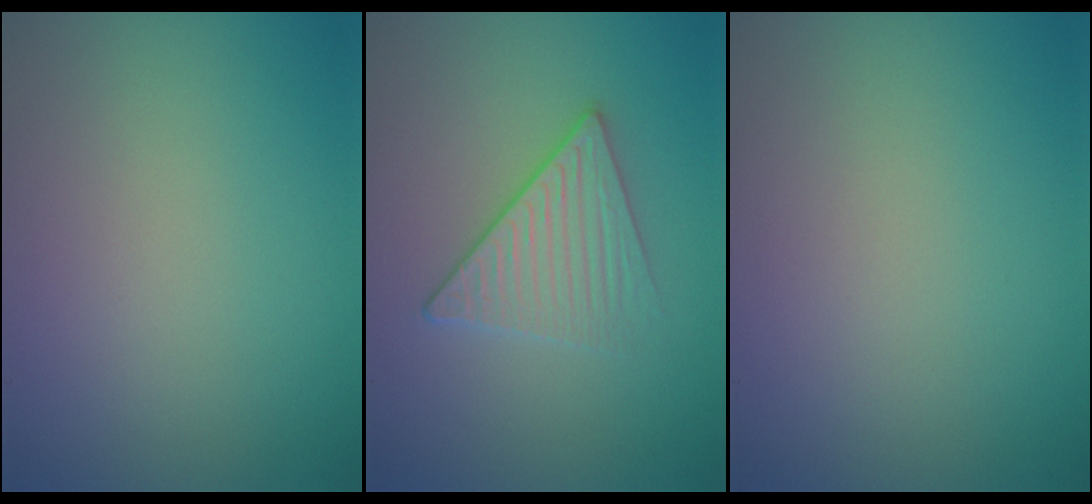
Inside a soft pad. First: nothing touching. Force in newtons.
{"total": 3.4, "press": 3.0, "slide": 1.4}
{"total": 0.0}